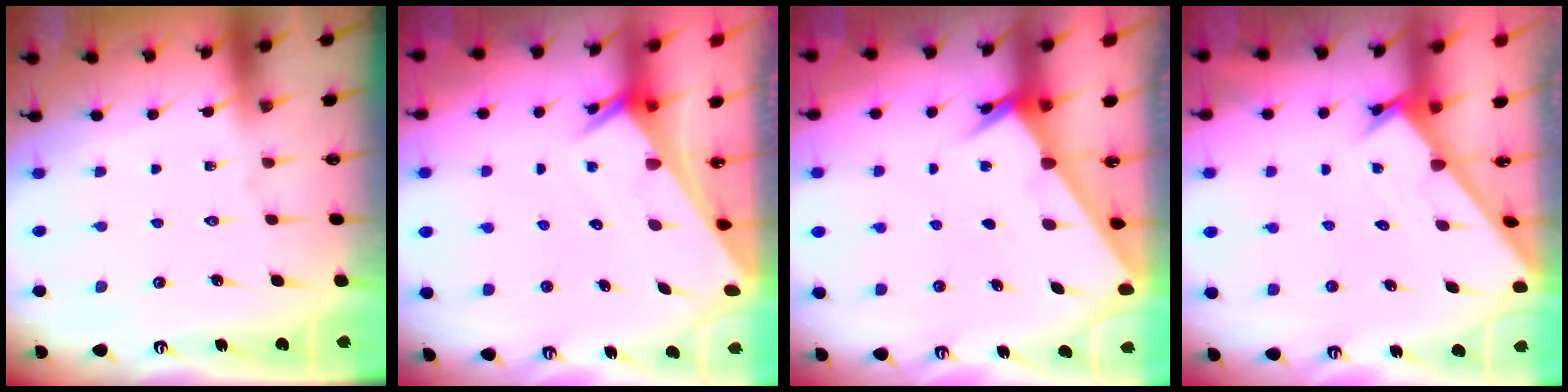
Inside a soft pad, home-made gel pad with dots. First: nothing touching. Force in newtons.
{"total": 2.4, "press": 2.4, "slide": 0.2}
{"total": 2.5, "press": 2.5, "slide": 0.2}
{"total": 1.7, "press": 1.7, "slide": 0.1}